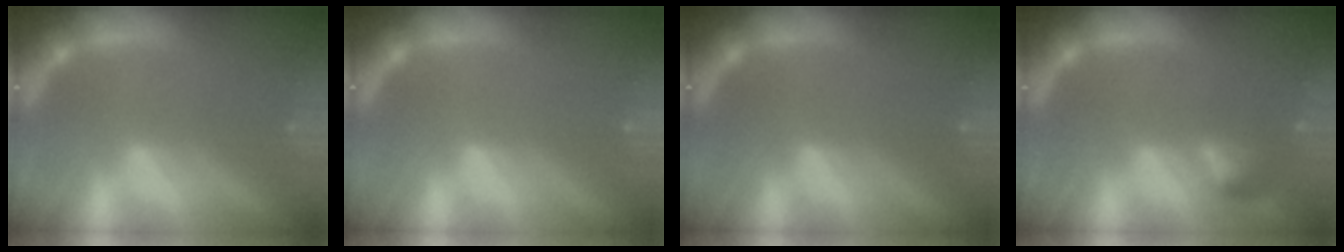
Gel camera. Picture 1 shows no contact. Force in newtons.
{"total": 0.0}
{"total": 0.0}
{"total": 1.9}